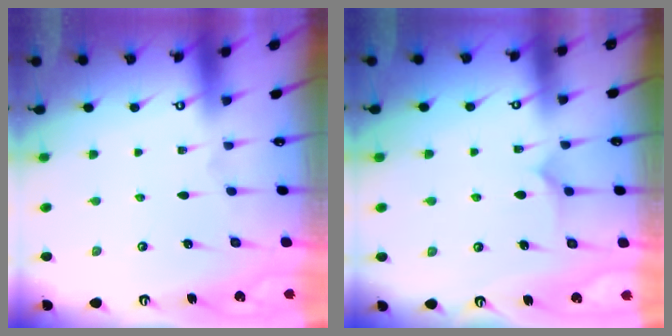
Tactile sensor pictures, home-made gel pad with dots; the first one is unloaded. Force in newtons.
{"total": 6.6, "press": 6.5, "slide": 0.6}